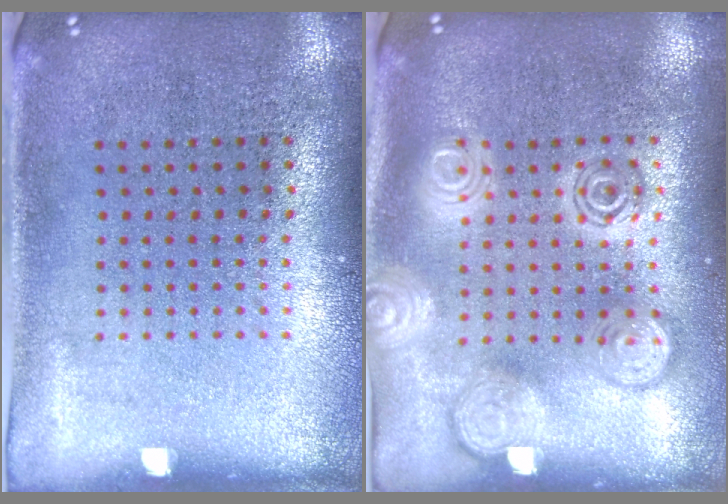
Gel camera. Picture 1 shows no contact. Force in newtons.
{"total": 2.8, "press": 2.8, "slide": 0.4}